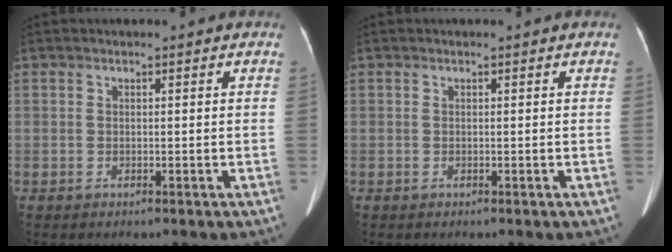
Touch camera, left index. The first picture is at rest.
{"total": 0.0}